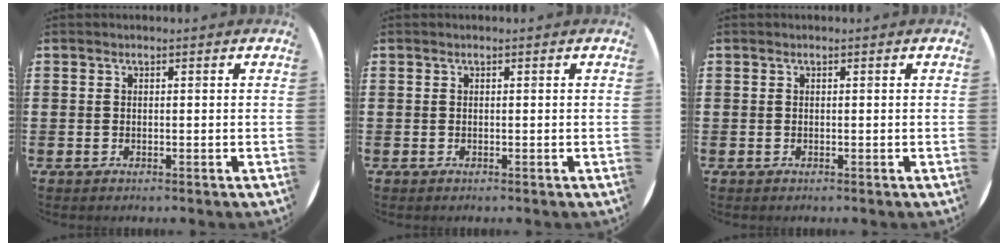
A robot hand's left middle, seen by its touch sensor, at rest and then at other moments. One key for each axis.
{"total": 0.0}
{"total": 0.0}